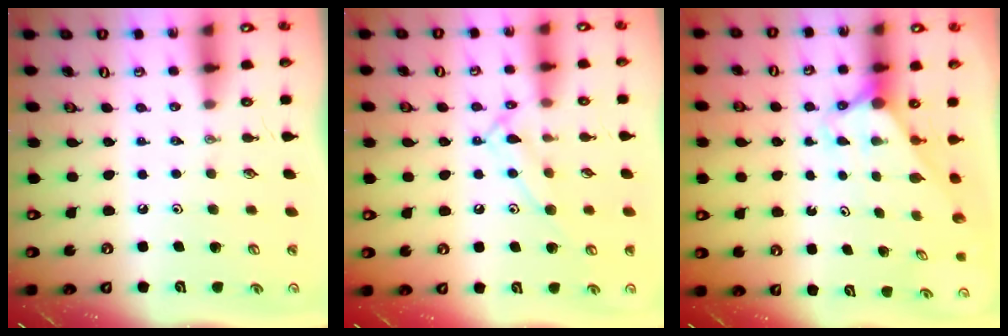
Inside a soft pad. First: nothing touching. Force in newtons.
{"total": 11.5, "press": 11.5, "slide": 0.7}
{"total": 2.7, "press": 2.7, "slide": 0.0}